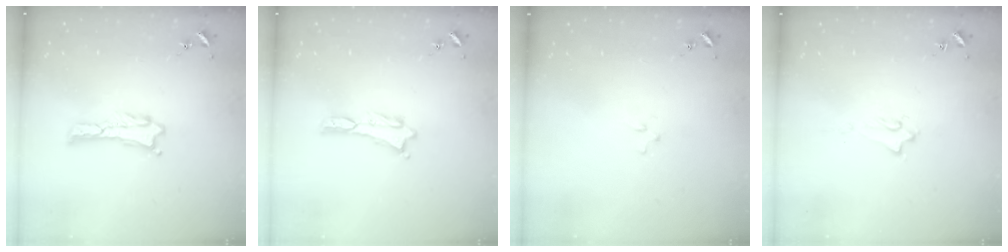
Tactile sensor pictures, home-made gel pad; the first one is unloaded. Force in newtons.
{"total": 0.0}
{"total": 0.7, "press": 0.7, "slide": 0.2}
{"total": 1.7, "press": 1.6, "slide": 0.2}